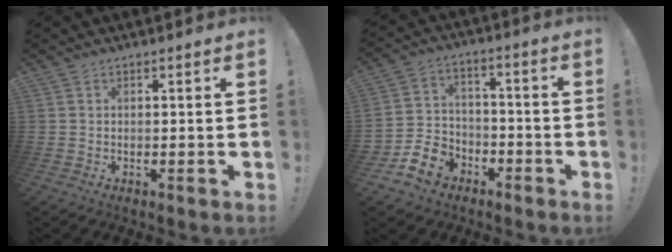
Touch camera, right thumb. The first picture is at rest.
{"total": 11.5, "force": [-6.7, 8.4, 3.9], "torque": [-0.082, 0.044, -0.119]}